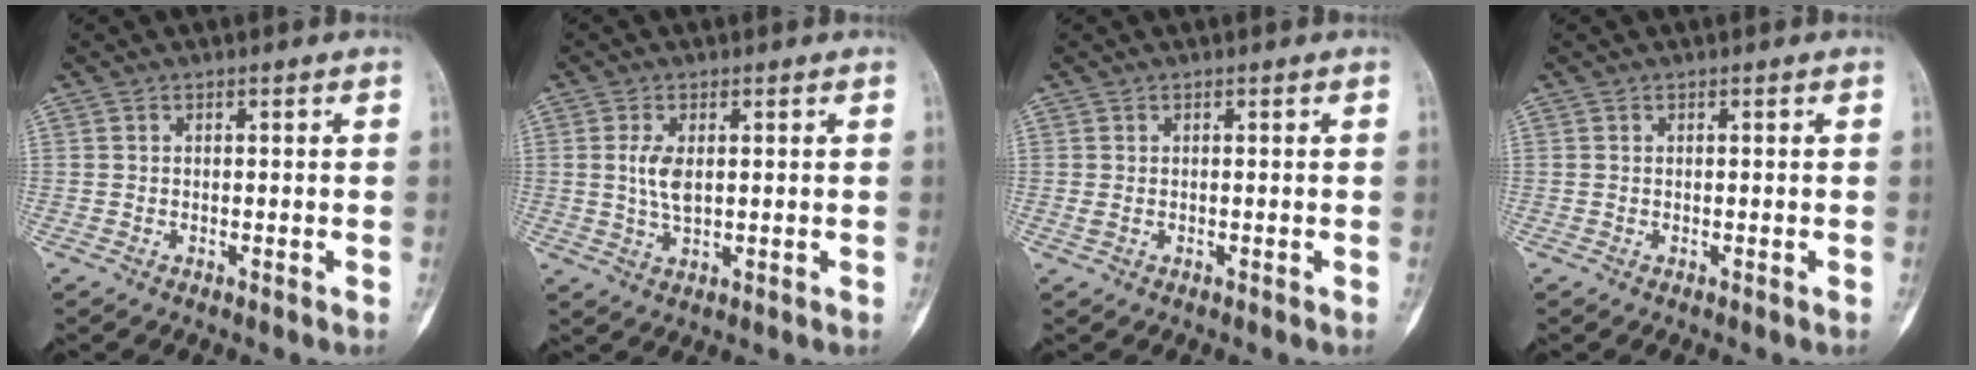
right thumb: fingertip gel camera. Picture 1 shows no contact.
{"total": 4.4, "force": [0.7, 2.0, 3.8], "torque": [-0.082, -0.007, 0.018]}
{"total": 0.8, "force": [0.0, 0.4, 0.7], "torque": [-0.019, 0.002, 0.006]}
{"total": 0.0}